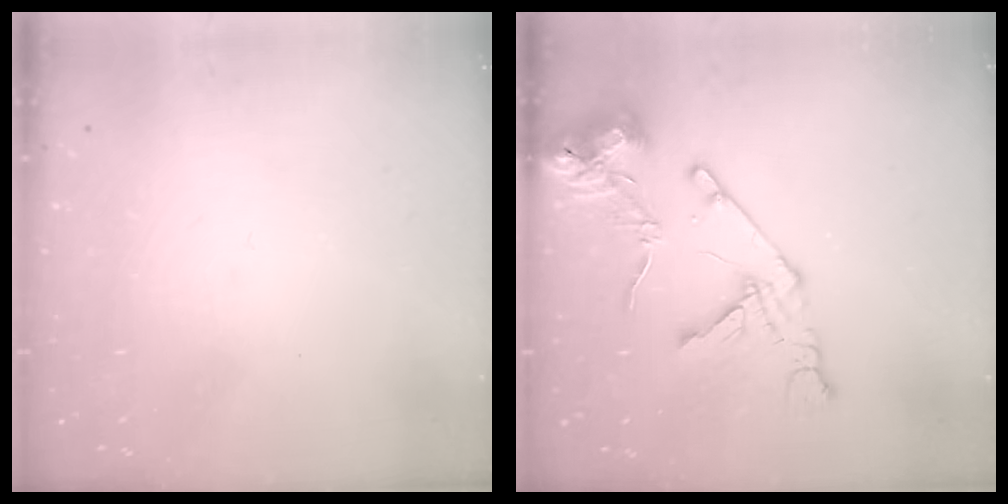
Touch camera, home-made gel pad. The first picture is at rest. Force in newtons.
{"total": 13.1, "press": 13.0, "slide": 1.5}